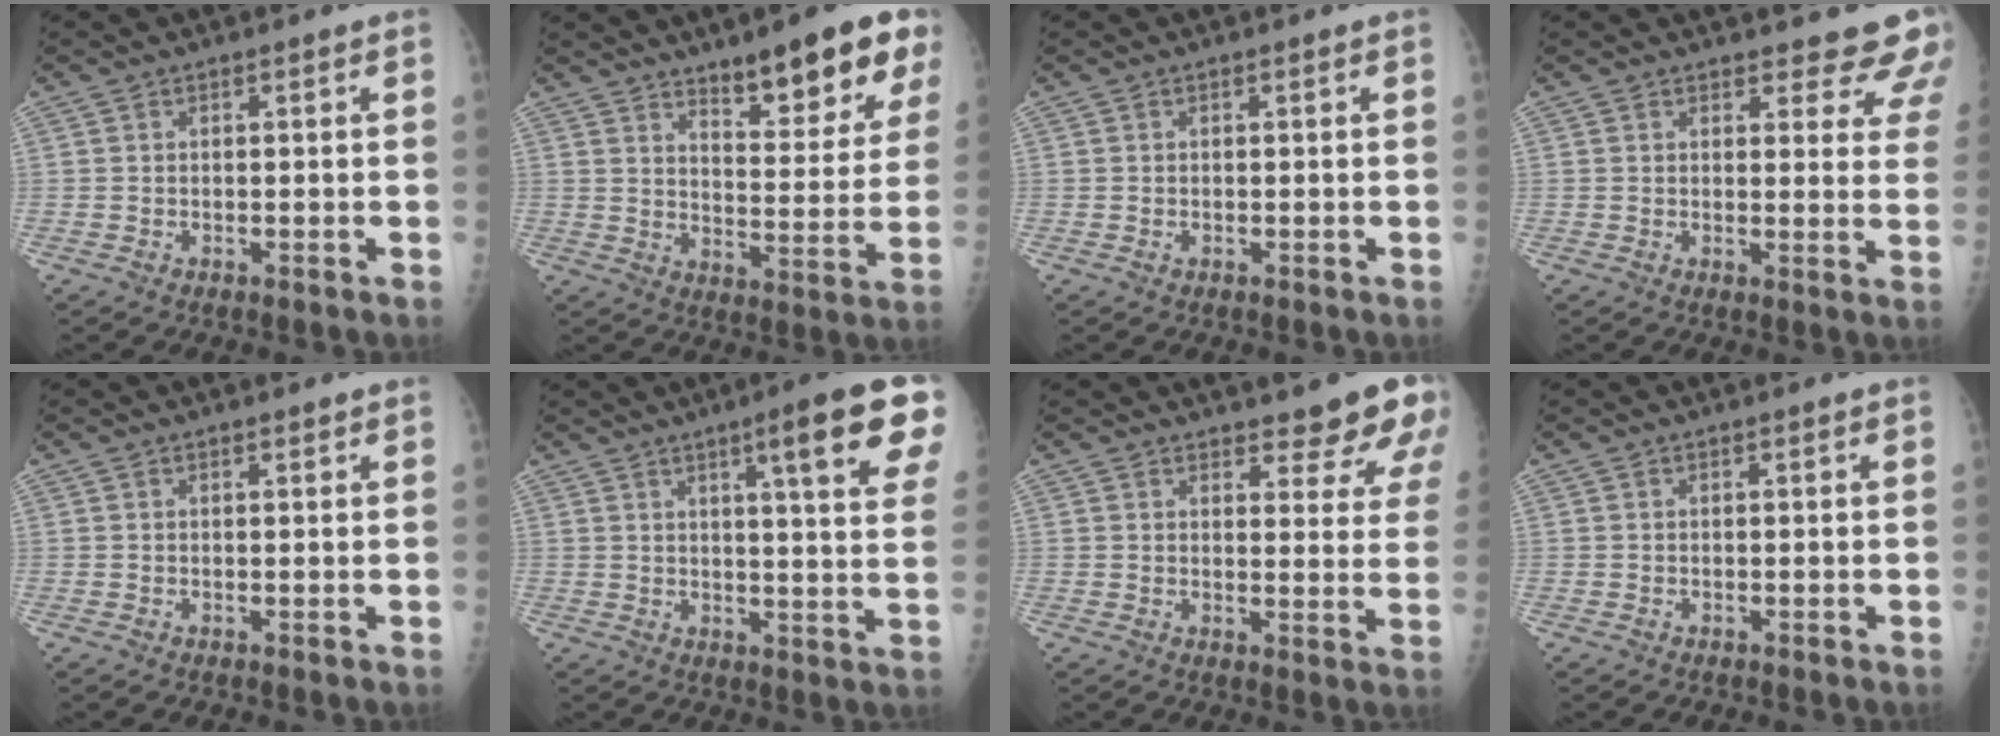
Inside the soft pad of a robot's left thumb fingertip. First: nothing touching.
{"total": 16.0, "force": [10.2, 4.5, 11.4], "torque": [-0.118, -0.060, 0.151]}
{"total": 0.5, "force": [0.1, 0.3, 0.4], "torque": [-0.004, 0.001, 0.004]}
{"total": 10.1, "force": [9.1, 3.1, 3.0], "torque": [0.013, -0.050, 0.082]}
{"total": 0.7, "force": [0.5, 0.2, 0.4], "torque": [-0.007, -0.002, 0.008]}
{"total": 14.3, "force": [7.3, 1.8, 12.1], "torque": [-0.144, -0.029, 0.091]}
{"total": 10.2, "force": [8.4, 2.9, 5.1], "torque": [-0.028, -0.052, 0.089]}
{"total": 0.0}